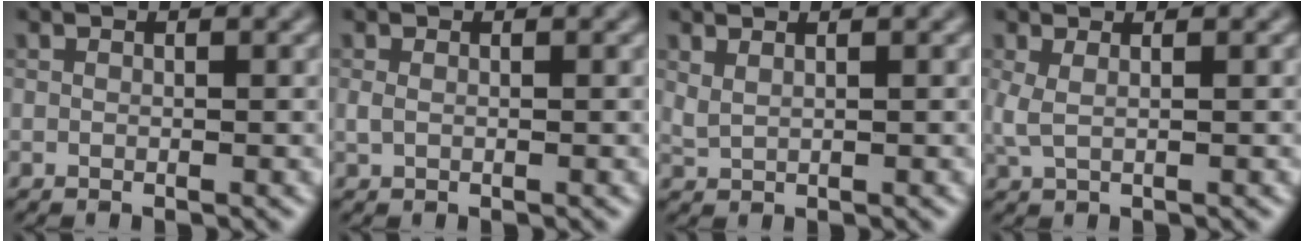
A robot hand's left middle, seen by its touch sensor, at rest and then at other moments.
{"total": 0.7, "force": [0.0, 0.4, 0.6], "torque": [-0.018, 0.000, 0.000]}
{"total": 1.5, "force": [1.1, 0.5, 0.8], "torque": [-0.018, -0.002, 0.021]}
{"total": 1.7, "force": [0.5, 0.5, 1.5], "torque": [-0.032, 0.002, 0.008]}